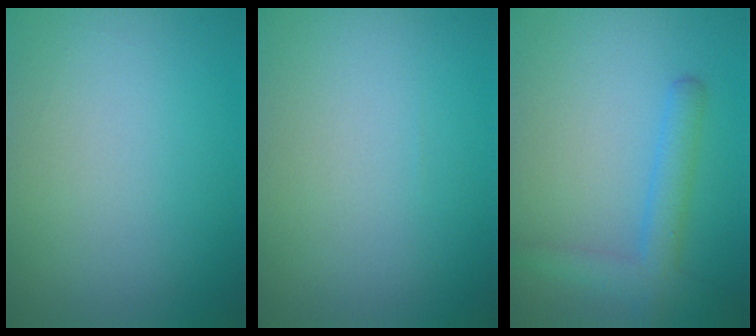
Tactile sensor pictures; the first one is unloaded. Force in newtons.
{"total": 0.0}
{"total": 3.0, "press": 3.0, "slide": 0.2}